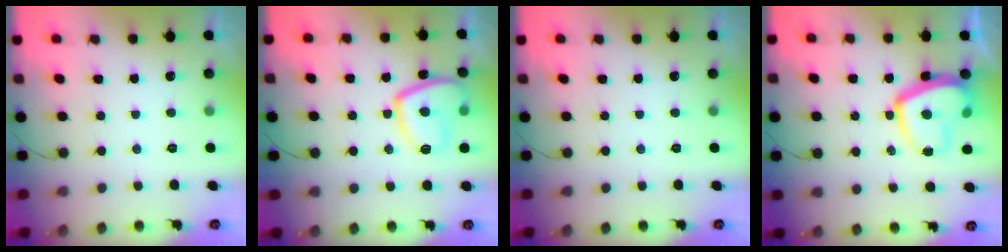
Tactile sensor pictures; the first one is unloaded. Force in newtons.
{"total": 12.6, "press": 12.5, "slide": 1.4}
{"total": 0.0}
{"total": 14.8, "press": 14.7, "slide": 1.4}